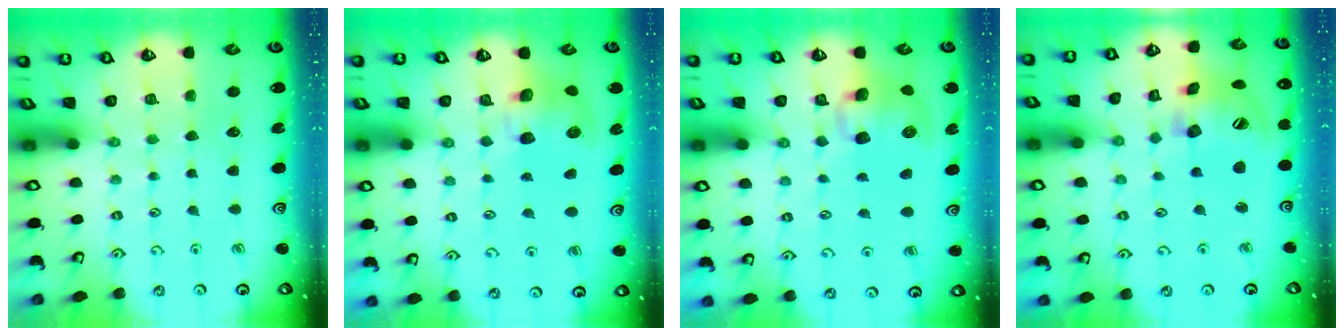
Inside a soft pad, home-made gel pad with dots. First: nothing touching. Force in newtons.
{"total": 9.4, "press": 9.3, "slide": 1.4}
{"total": 10.6, "press": 10.5, "slide": 1.5}
{"total": 18.0, "press": 17.9, "slide": 2.5}